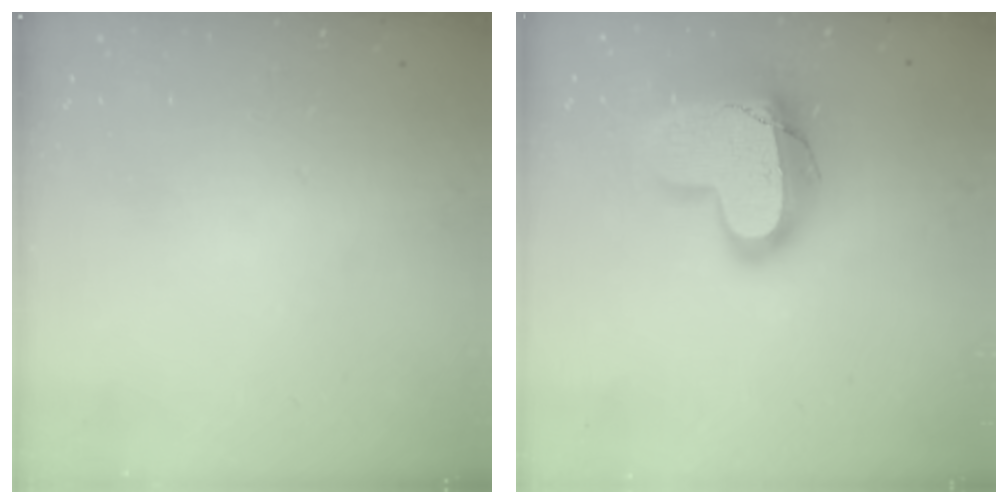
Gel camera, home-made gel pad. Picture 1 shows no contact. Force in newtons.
{"total": 20.3, "press": 20.3, "slide": 1.5}